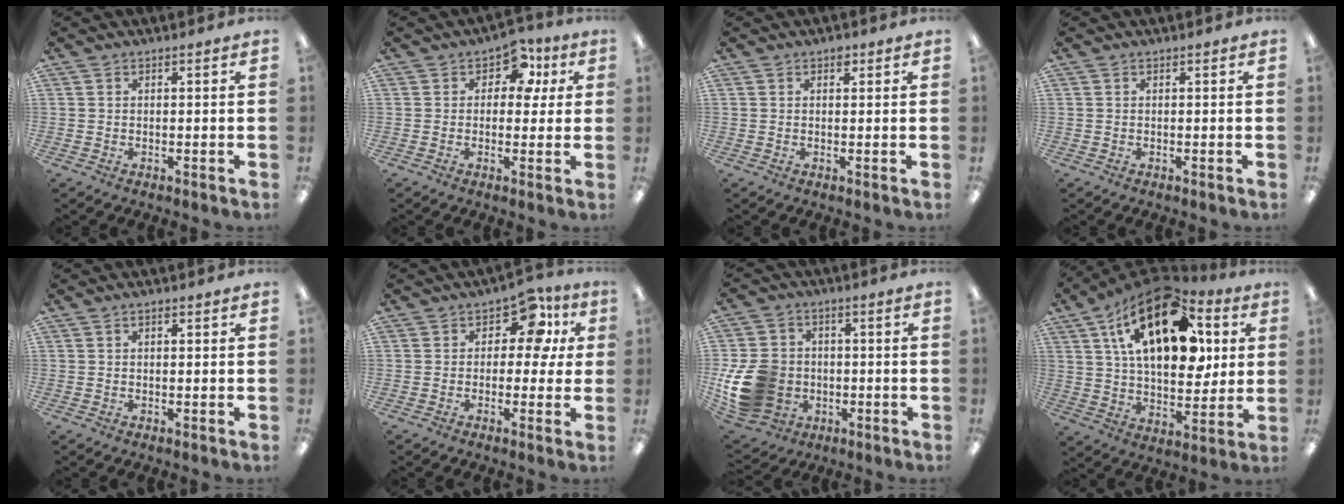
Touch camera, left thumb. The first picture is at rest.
{"total": 7.8, "force": [2.7, 5.6, 4.7], "torque": [-0.055, 0.000, 0.042]}
{"total": 1.5, "force": [0.9, 1.0, 0.8], "torque": [-0.008, 0.000, 0.013]}
{"total": 0.0}
{"total": 0.8, "force": [0.2, 0.5, 0.5], "torque": [-0.010, 0.004, 0.003]}
{"total": 9.3, "force": [3.8, 5.5, 6.4], "torque": [-0.085, -0.012, 0.061]}
{"total": 15.9, "force": [-2.9, 13.1, 8.4], "torque": [-0.188, 0.020, -0.046]}
{"total": 24.5, "force": [10.3, 13.0, 18.0], "torque": [-0.301, -0.033, 0.164]}